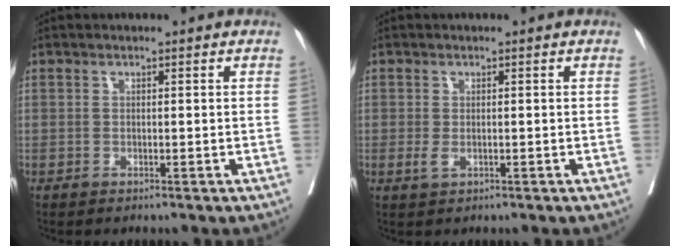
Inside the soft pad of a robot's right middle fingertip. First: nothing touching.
{"total": 1.5, "force": [-0.3, 0.8, 1.2], "torque": [-0.026, -0.004, -0.001]}